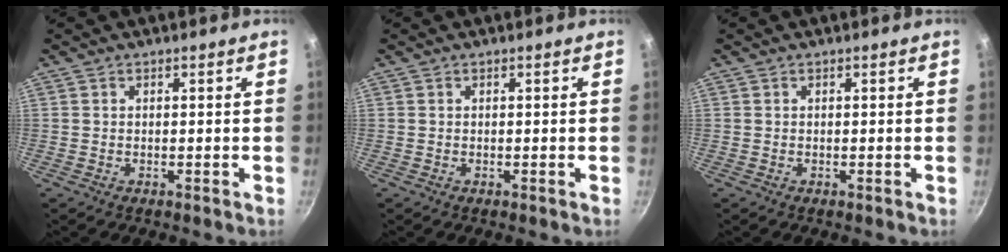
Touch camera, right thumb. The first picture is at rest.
{"total": 0.0}
{"total": 0.0}